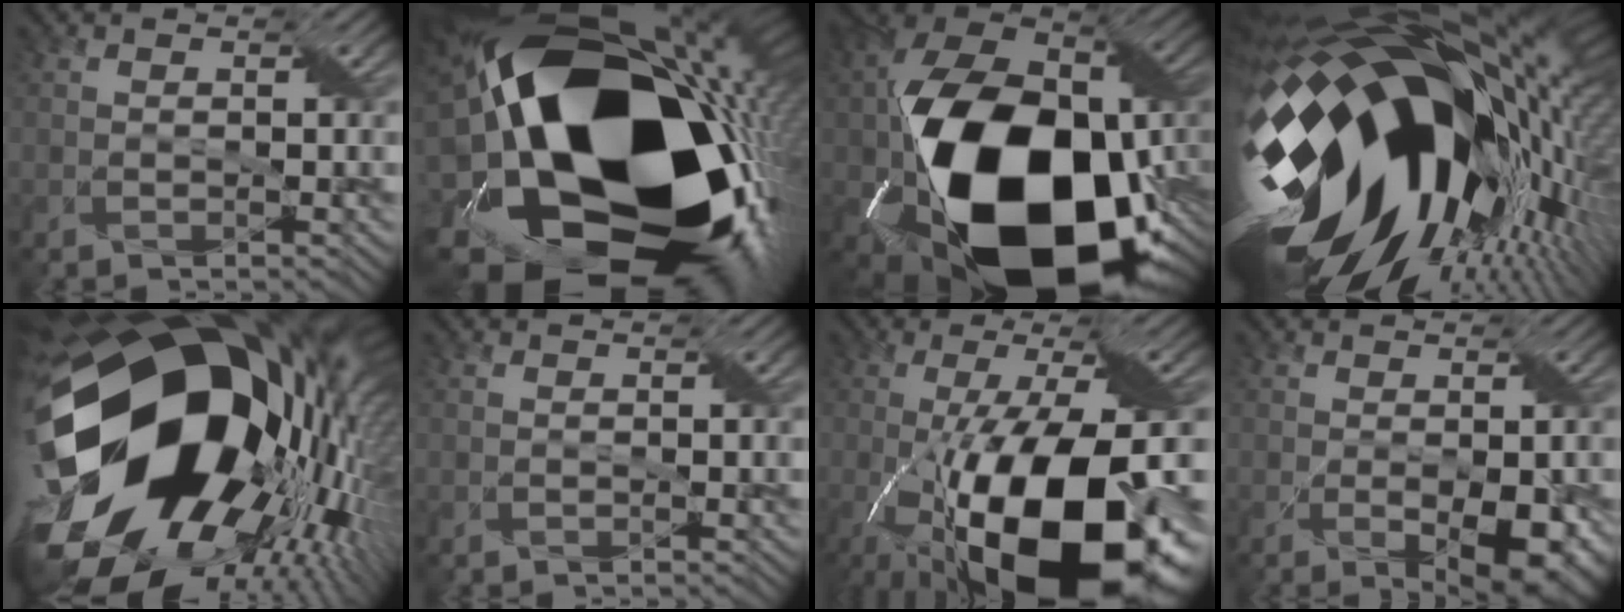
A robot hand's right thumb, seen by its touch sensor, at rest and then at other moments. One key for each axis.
{"total": 24.1, "fx": -1.3, "fy": 15.8, "fz": 18.2, "tx": -0.330, "ty": -0.065, "tz": -0.015}
{"total": 22.2, "fx": -4.9, "fy": 14.5, "fz": 16.1, "tx": -0.338, "ty": -0.047, "tz": -0.056}
{"total": 23.0, "fx": -3.5, "fy": 14.3, "fz": 17.7, "tx": -0.349, "ty": -0.086, "tz": -0.044}
{"total": 23.8, "fx": -1.2, "fy": 15.5, "fz": 18.0, "tx": -0.343, "ty": -0.082, "tz": -0.011}
{"total": 0.0}
{"total": 21.6, "fx": -7.6, "fy": 8.3, "fz": 18.4, "tx": -0.318, "ty": -0.033, "tz": -0.110}
{"total": 5.9, "fx": -1.5, "fy": 2.8, "fz": 4.9, "tx": -0.085, "ty": -0.027, "tz": -0.005}